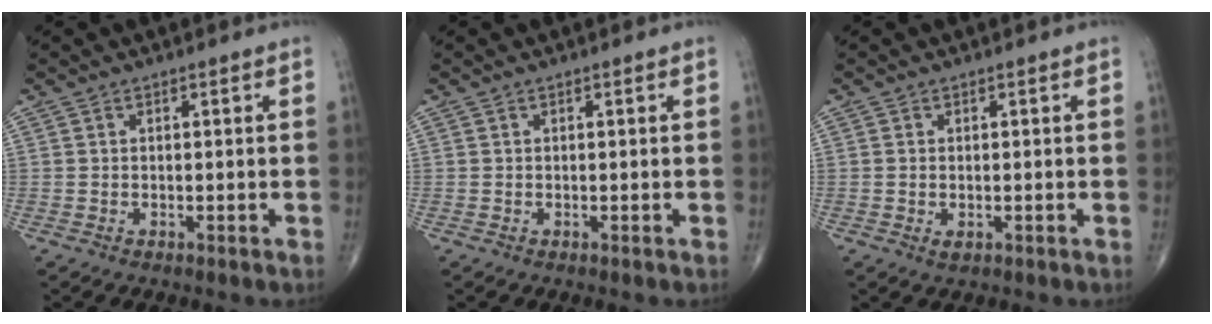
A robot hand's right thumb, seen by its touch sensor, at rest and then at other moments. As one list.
[{"total": 0.0}, {"total": 1.3, "force": [-0.3, 0.7, 1.0], "torque": [-0.017, -0.004, -0.004]}]